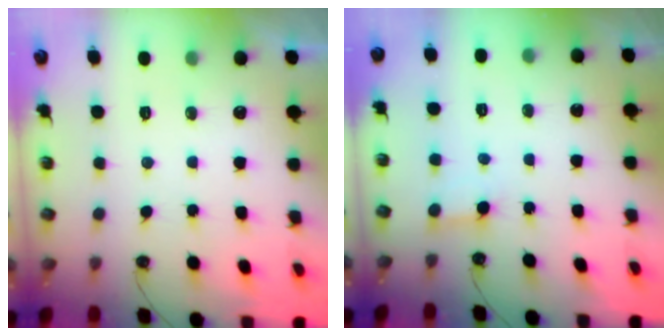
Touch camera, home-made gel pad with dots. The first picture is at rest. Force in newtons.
{"total": 2.3, "press": 2.3, "slide": 0.2}